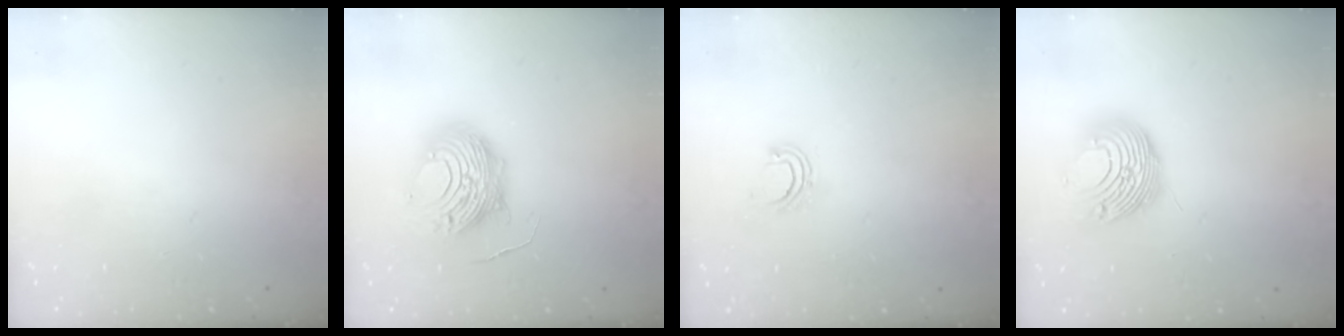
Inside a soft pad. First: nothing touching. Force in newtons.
{"total": 13.5, "press": 13.4, "slide": 1.4}
{"total": 5.4, "press": 5.4, "slide": 0.5}
{"total": 14.2, "press": 14.2, "slide": 0.0}